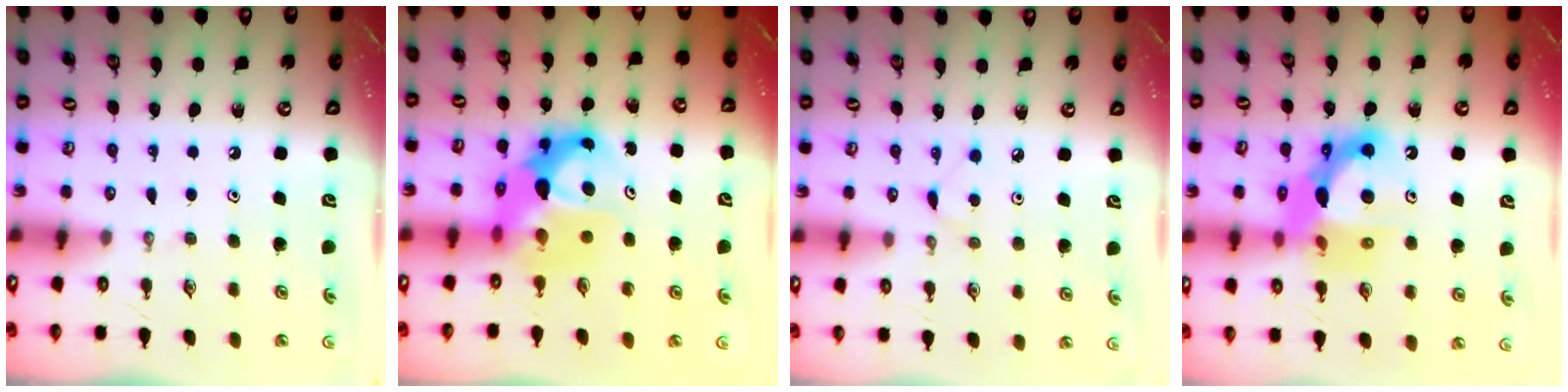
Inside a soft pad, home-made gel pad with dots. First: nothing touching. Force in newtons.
{"total": 10.7, "press": 10.7, "slide": 0.6}
{"total": 3.8, "press": 3.7, "slide": 0.5}
{"total": 15.0, "press": 14.9, "slide": 1.2}